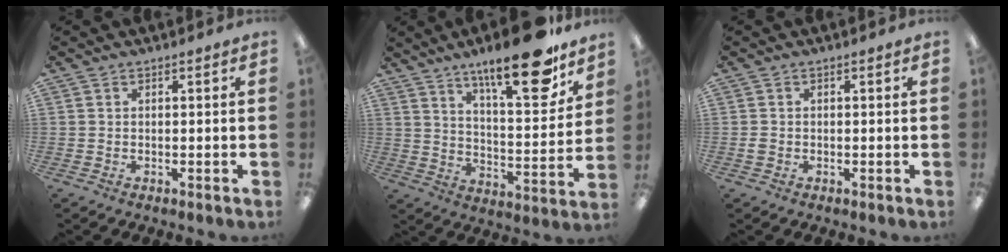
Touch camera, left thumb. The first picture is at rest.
{"total": 21.2, "force": [15.0, 5.9, 13.7], "torque": [-0.199, -0.095, 0.240]}
{"total": 1.0, "force": [-0.2, 0.9, 0.4], "torque": [-0.008, 0.004, -0.005]}